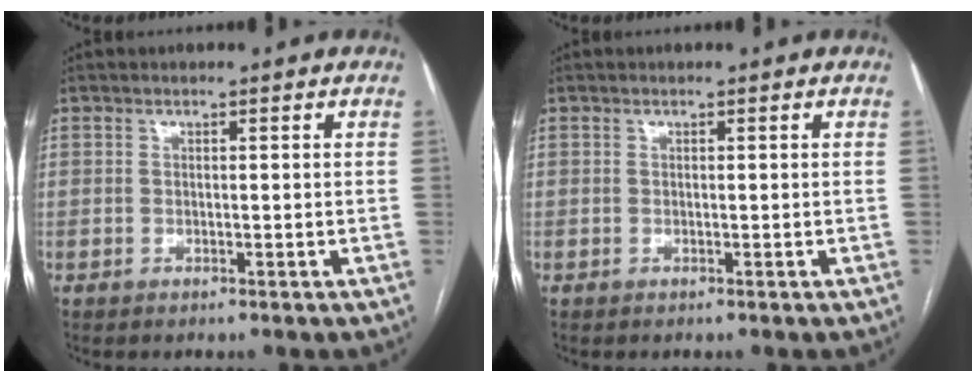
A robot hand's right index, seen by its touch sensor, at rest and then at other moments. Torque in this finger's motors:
{"motor_torque": [0.01, 0.01, 0.00, 0.00]}